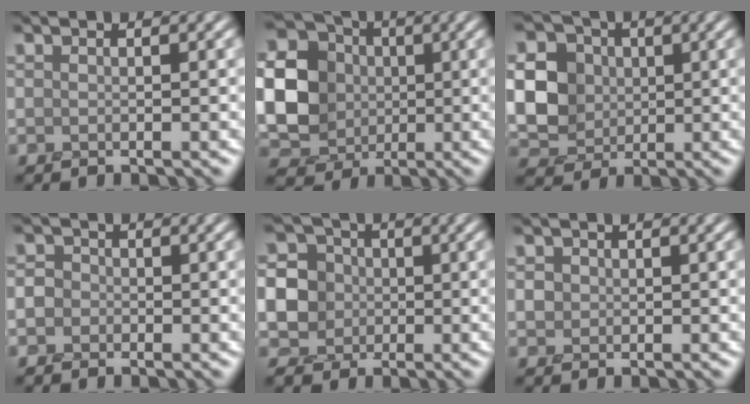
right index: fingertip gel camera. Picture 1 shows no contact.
{"total": 16.5, "force": [0.7, 15.2, 6.6], "torque": [-0.191, 0.010, -0.019]}
{"total": 8.1, "force": [0.6, 6.9, 4.2], "torque": [-0.093, 0.007, -0.005]}
{"total": 2.8, "force": [-0.9, 2.5, 0.8], "torque": [0.011, 0.018, -0.042]}
{"total": 8.5, "force": [0.2, 7.9, 3.3], "torque": [-0.090, 0.038, -0.028]}
{"total": 0.9, "force": [0.0, 0.9, 0.1], "torque": [0.001, -0.003, 0.004]}